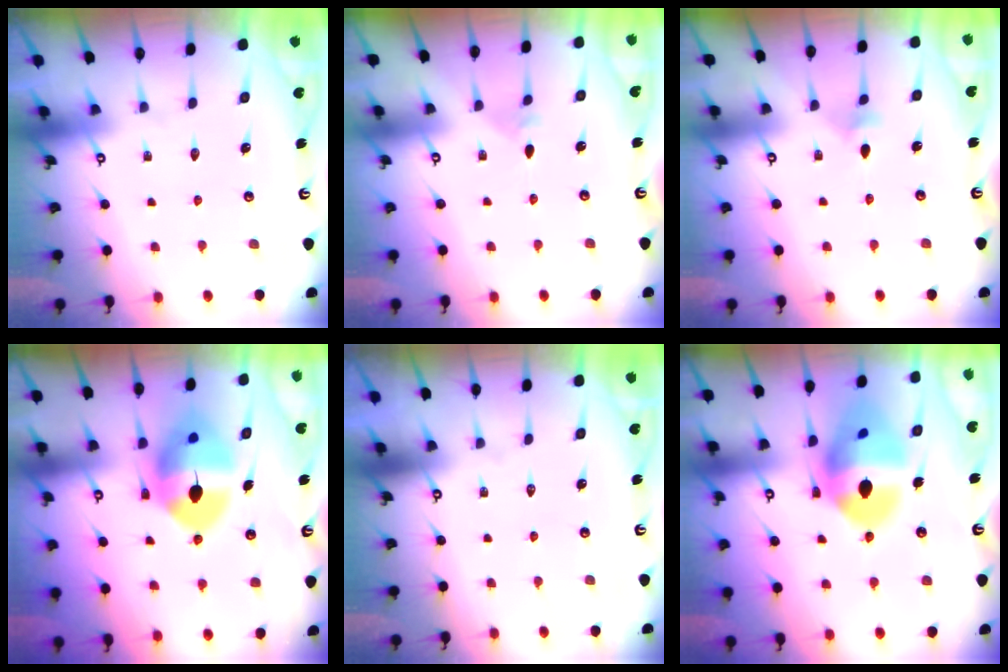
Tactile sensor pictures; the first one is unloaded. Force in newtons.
{"total": 1.5, "press": 1.5, "slide": 0.4}
{"total": 2.7, "press": 2.6, "slide": 0.6}
{"total": 13.0, "press": 12.8, "slide": 2.1}
{"total": 0.0}
{"total": 17.7, "press": 17.6, "slide": 1.8}